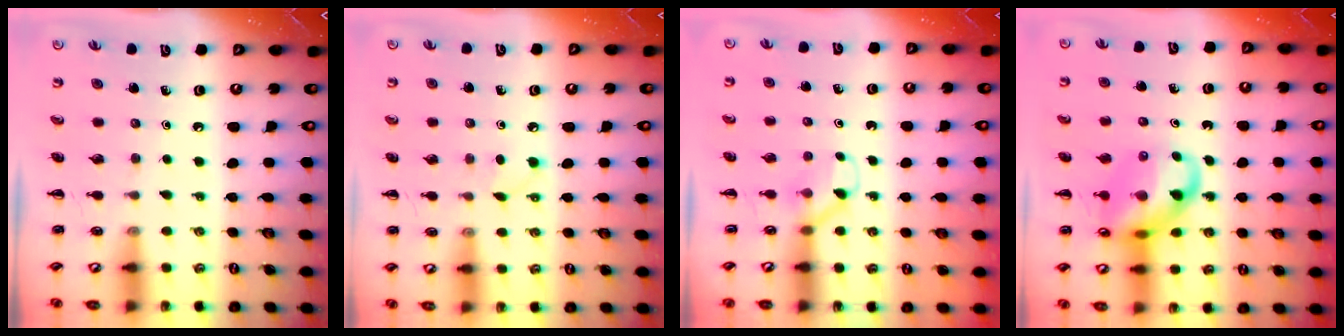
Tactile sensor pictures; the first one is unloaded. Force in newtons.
{"total": 3.1, "press": 2.9, "slide": 1.0}
{"total": 3.3, "press": 3.1, "slide": 1.1}
{"total": 14.0, "press": 13.9, "slide": 1.8}